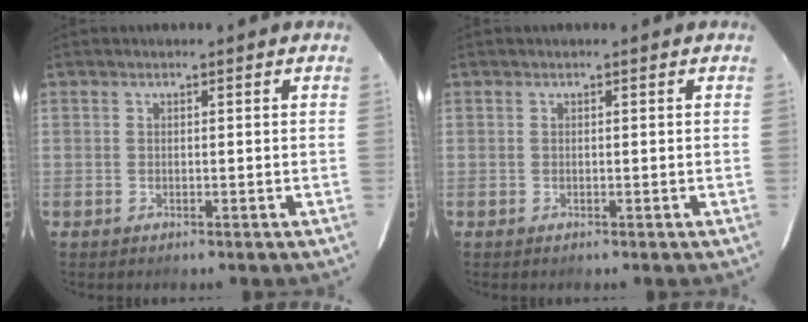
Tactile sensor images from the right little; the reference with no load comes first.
{"total": 0.0}